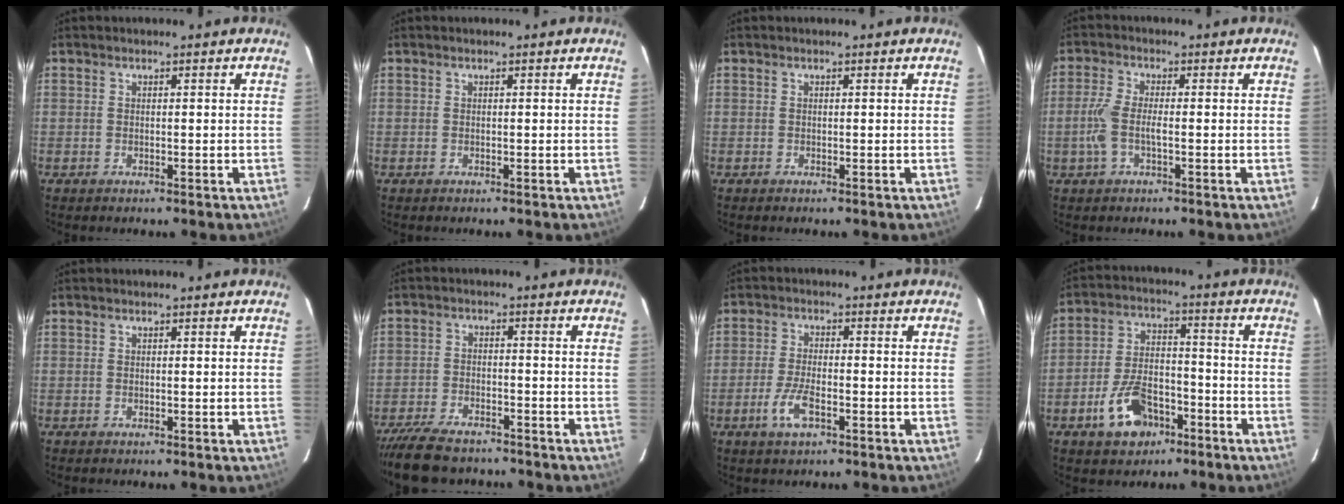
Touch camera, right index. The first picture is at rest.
{"total": 0.0}
{"total": 0.0}
{"total": 5.9, "force": [-1.3, 1.7, 5.5], "torque": [-0.123, 0.002, -0.025]}
{"total": 0.0}
{"total": 11.1, "force": [-9.4, 3.9, 4.4], "torque": [-0.110, -0.015, -0.155]}
{"total": 5.9, "force": [-2.8, 2.0, 4.8], "torque": [-0.108, -0.005, -0.055]}
{"total": 10.9, "force": [-6.0, 6.3, 6.6], "torque": [-0.140, 0.014, -0.095]}